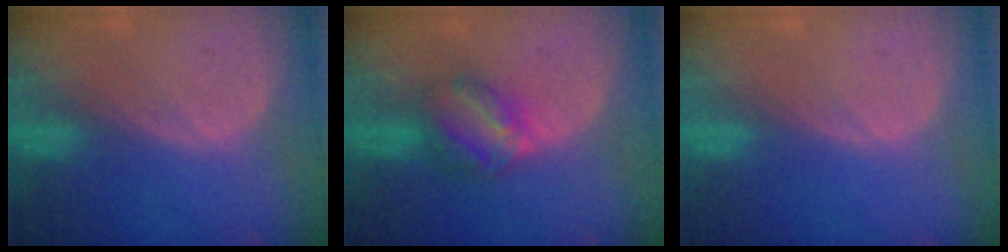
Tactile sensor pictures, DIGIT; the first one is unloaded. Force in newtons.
{"total": 6.2, "press": 5.3, "slide": 3.2}
{"total": 0.0}